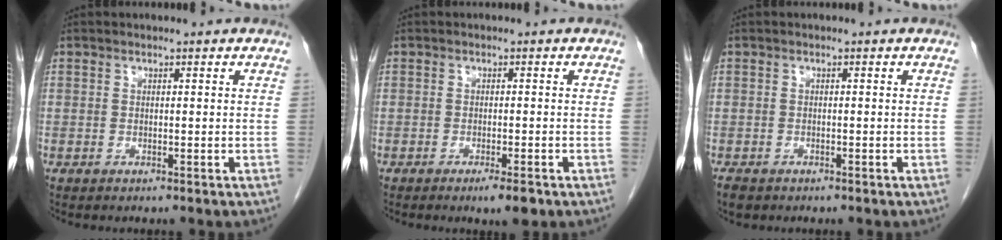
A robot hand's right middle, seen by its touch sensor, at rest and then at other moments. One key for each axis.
{"total": 3.0, "fx": -1.8, "fy": 0.4, "fz": 2.3, "tx": -0.031, "ty": -0.004, "tz": -0.024}
{"total": 2.2, "fx": -1.6, "fy": 1.2, "fz": 0.8, "tx": -0.015, "ty": -0.002, "tz": -0.023}